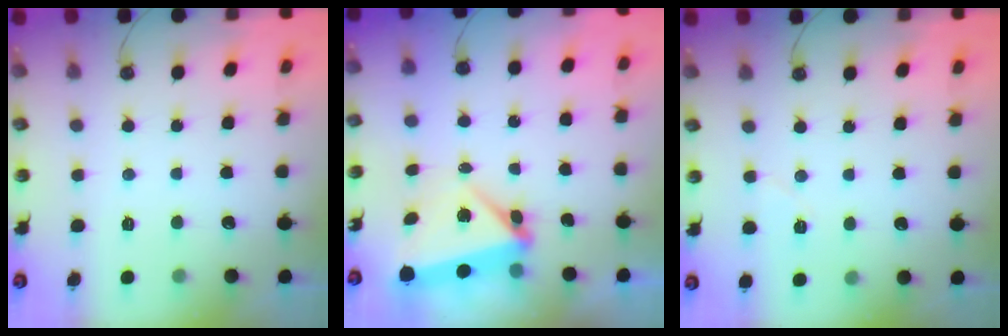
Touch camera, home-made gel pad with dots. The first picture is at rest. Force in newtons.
{"total": 8.6, "press": 5.2, "slide": 6.8}
{"total": 4.3, "press": 3.9, "slide": 1.9}